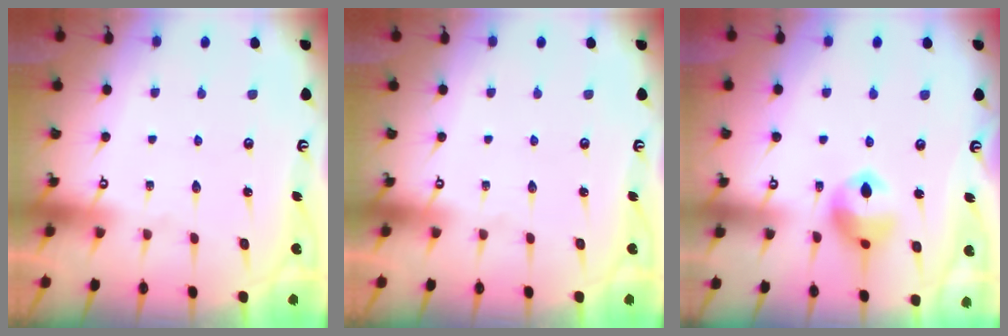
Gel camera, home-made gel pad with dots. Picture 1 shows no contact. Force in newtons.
{"total": 0.0}
{"total": 11.9, "press": 11.8, "slide": 1.6}